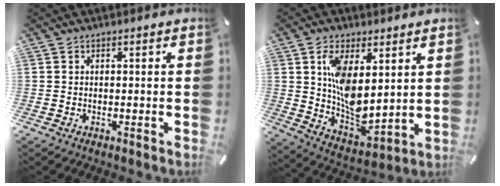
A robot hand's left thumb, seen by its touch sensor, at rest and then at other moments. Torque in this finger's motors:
{"motor_torque": [2.55, 2.46, 1.31, -0.92, 0.50]}